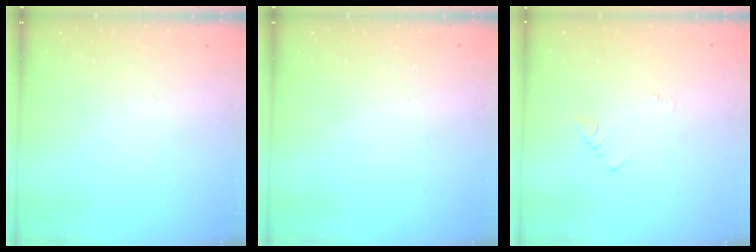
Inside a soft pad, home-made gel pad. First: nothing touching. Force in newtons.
{"total": 0.0}
{"total": 1.1, "press": 1.1, "slide": 0.3}